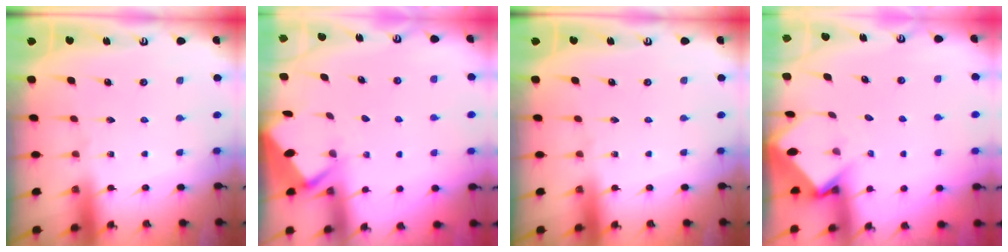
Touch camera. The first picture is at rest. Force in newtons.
{"total": 2.7, "press": 2.7, "slide": 0.4}
{"total": 0.0}
{"total": 3.7, "press": 3.7, "slide": 0.3}